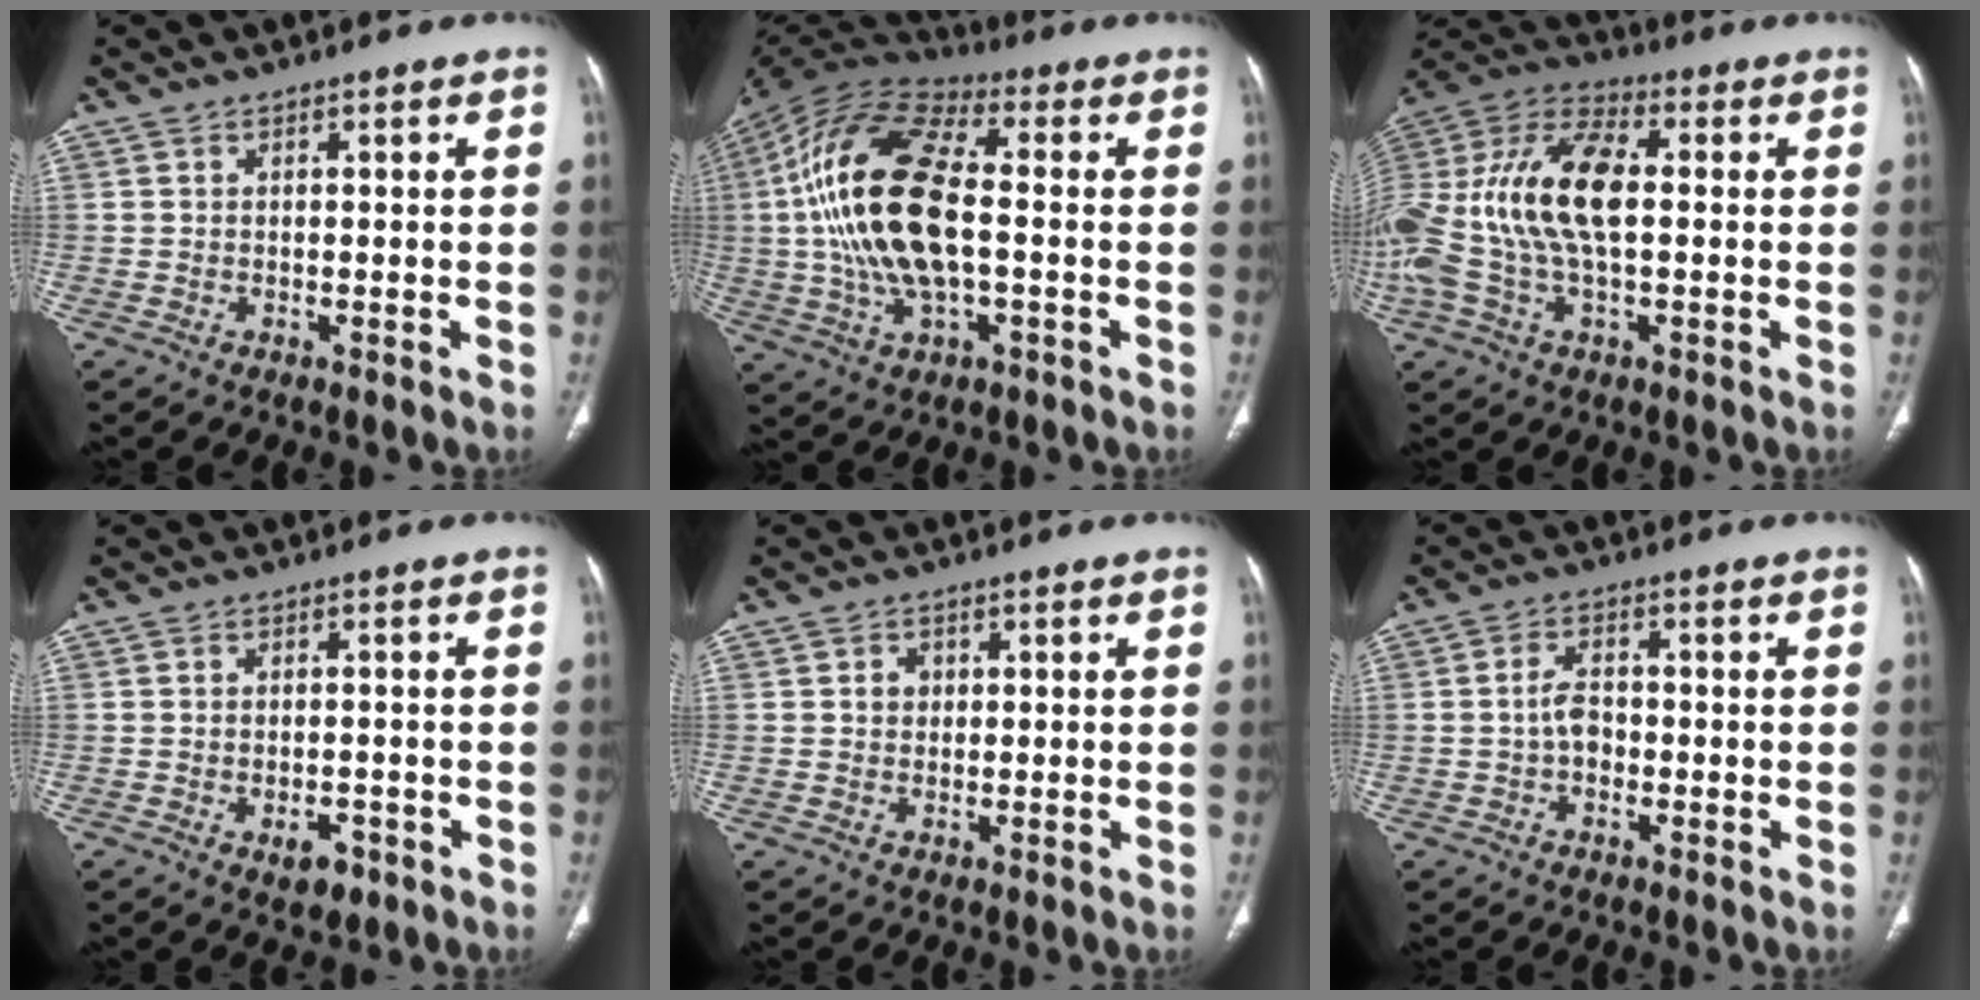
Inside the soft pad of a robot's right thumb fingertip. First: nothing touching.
{"total": 22.3, "force": [-0.1, 10.2, 19.8], "torque": [-0.404, 0.019, -0.006]}
{"total": 21.8, "force": [0.3, 10.9, 18.9], "torque": [-0.414, 0.028, 0.001]}
{"total": 3.7, "force": [-1.8, 2.1, 2.6], "torque": [-0.025, 0.006, -0.019]}
{"total": 1.9, "force": [0.4, 1.7, 0.8], "torque": [-0.004, 0.002, 0.005]}
{"total": 3.7, "force": [-0.8, 2.5, 2.6], "torque": [-0.041, 0.014, -0.018]}